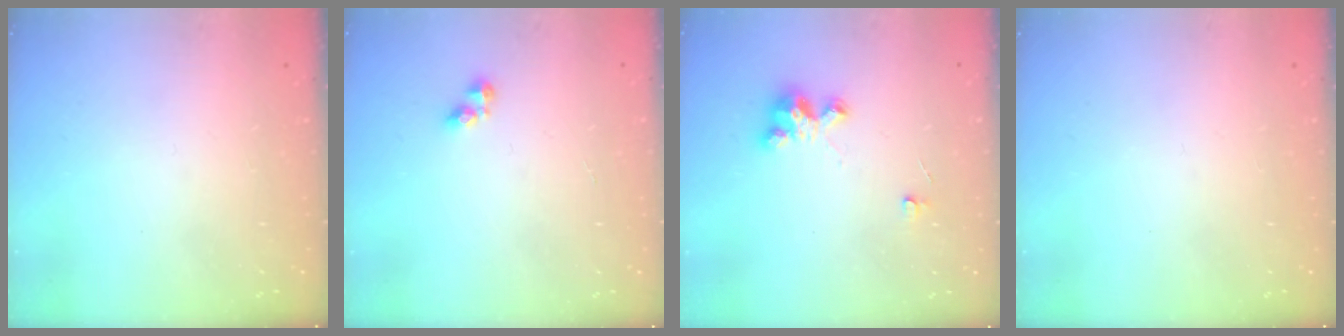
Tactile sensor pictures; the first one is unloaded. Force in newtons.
{"total": 4.0, "press": 3.9, "slide": 0.6}
{"total": 4.0, "press": 4.0, "slide": 0.2}
{"total": 0.0}